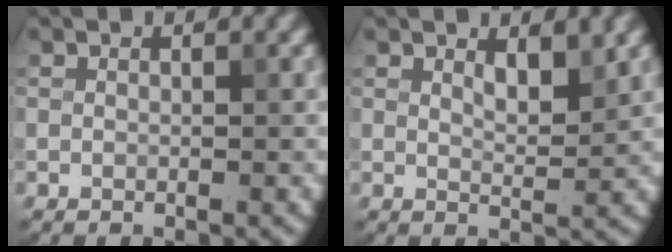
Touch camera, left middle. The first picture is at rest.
{"total": 2.2, "force": [1.4, 0.6, 1.6], "torque": [-0.024, -0.006, 0.026]}